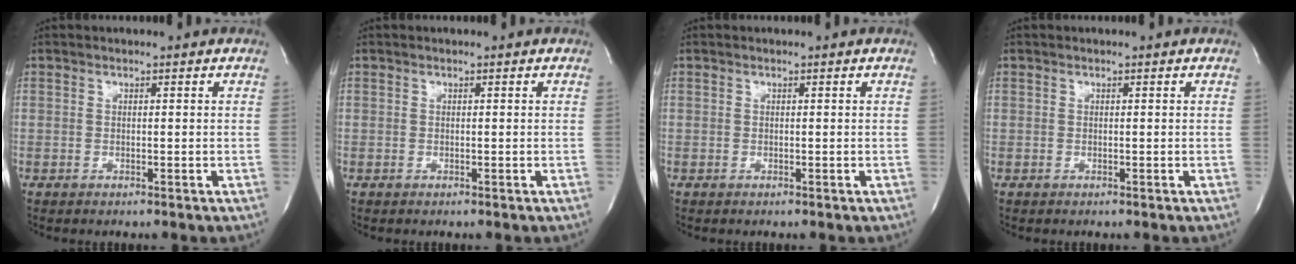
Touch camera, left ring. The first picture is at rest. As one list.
[{"total": 0.0}, {"total": 0.0}, {"total": 0.0}]